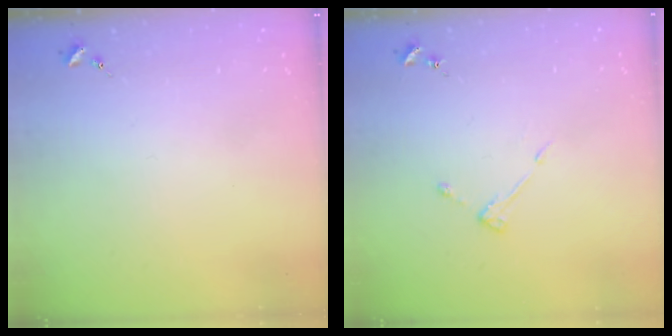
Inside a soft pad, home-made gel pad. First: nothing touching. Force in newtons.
{"total": 4.0, "press": 4.0, "slide": 0.5}